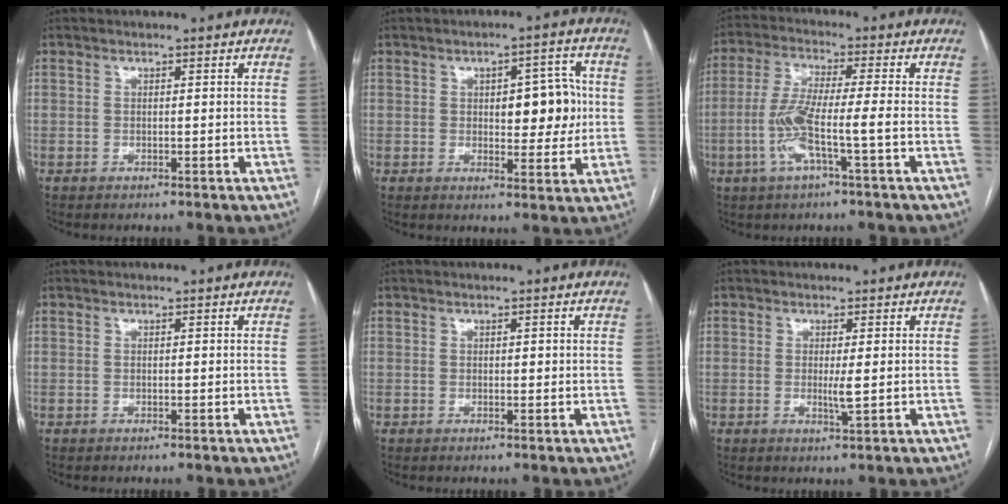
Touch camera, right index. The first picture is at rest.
{"total": 8.3, "force": [0.9, 3.5, 7.4], "torque": [-0.090, 0.015, 0.018]}
{"total": 8.6, "force": [-2.5, 0.0, 8.2], "torque": [-0.171, 0.003, -0.053]}
{"total": 0.0}
{"total": 0.9, "force": [0.3, 0.4, 0.7], "torque": [-0.009, 0.001, 0.004]}
{"total": 2.2, "force": [0.0, 0.0, 2.2], "torque": [-0.043, -0.006, 0.000]}